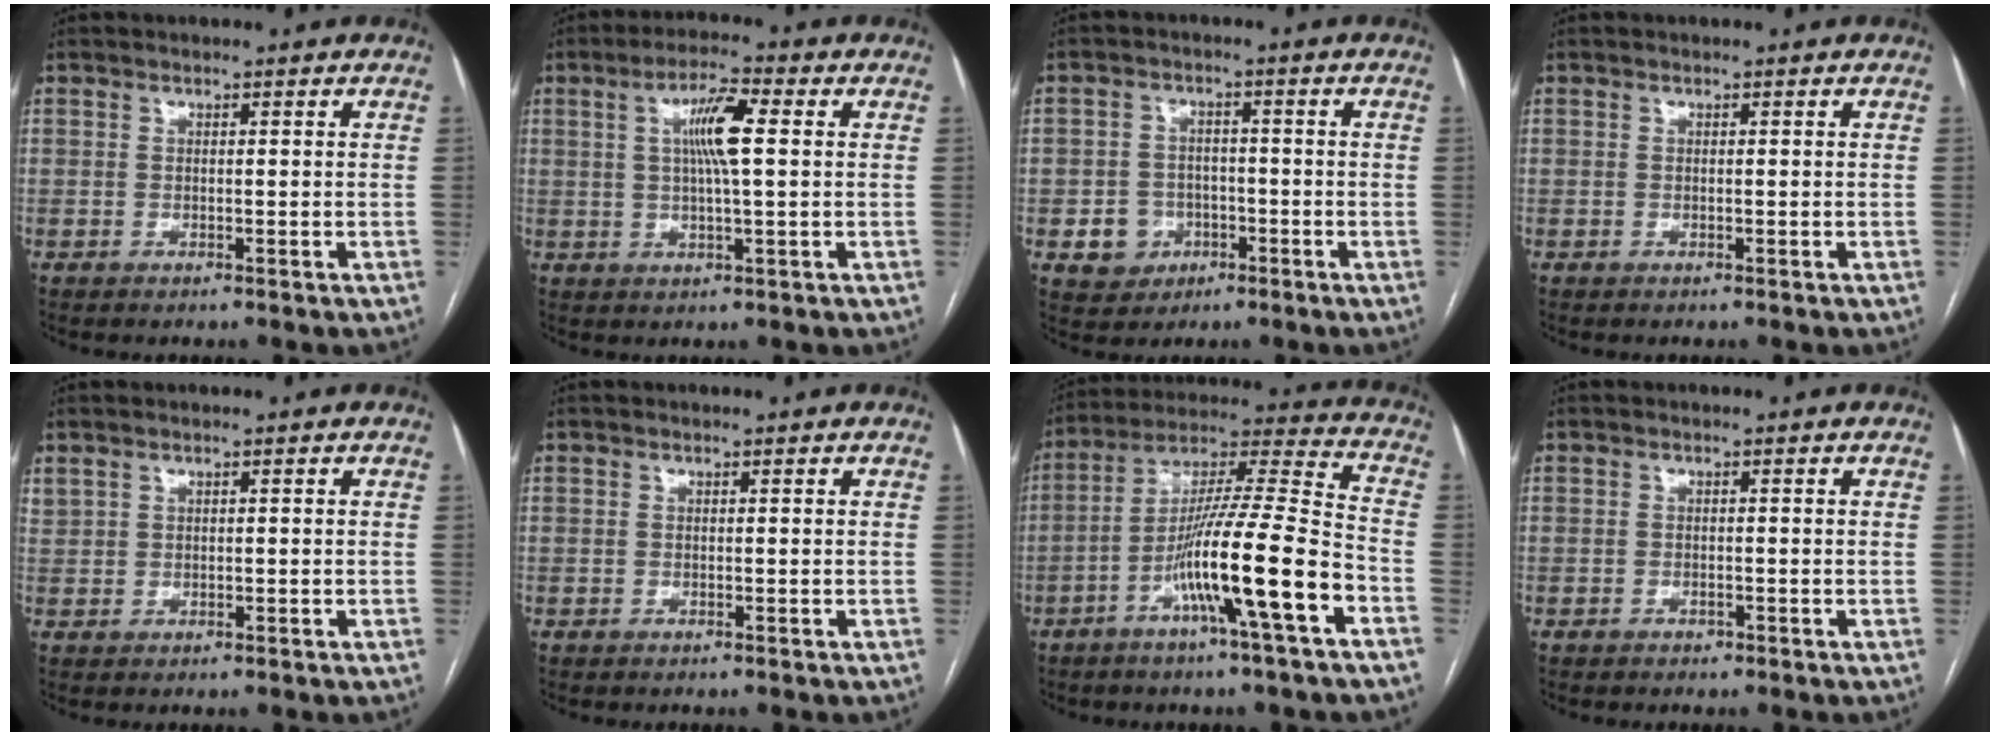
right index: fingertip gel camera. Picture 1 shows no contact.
{"total": 7.1, "force": [1.4, 0.6, 6.9], "torque": [-0.127, 0.008, 0.023]}
{"total": 5.6, "force": [-1.9, 5.1, 1.3], "torque": [-0.018, 0.011, -0.022]}
{"total": 0.0}
{"total": 1.1, "force": [0.7, 0.8, 0.5], "torque": [-0.017, 0.012, 0.022]}
{"total": 0.0}
{"total": 16.4, "force": [-7.0, -0.5, 14.9], "torque": [-0.267, 0.003, -0.123]}
{"total": 0.7, "force": [-0.5, 0.4, 0.1], "torque": [-0.004, 0.001, -0.008]}